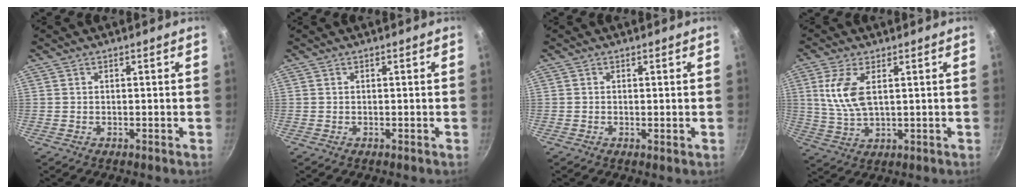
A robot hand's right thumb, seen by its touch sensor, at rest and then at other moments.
{"total": 0.0}
{"total": 0.6, "force": [0.0, 0.2, 0.6], "torque": [-0.010, -0.003, -0.002]}
{"total": 8.3, "force": [2.2, 3.9, 7.0], "torque": [-0.143, -0.008, 0.050]}